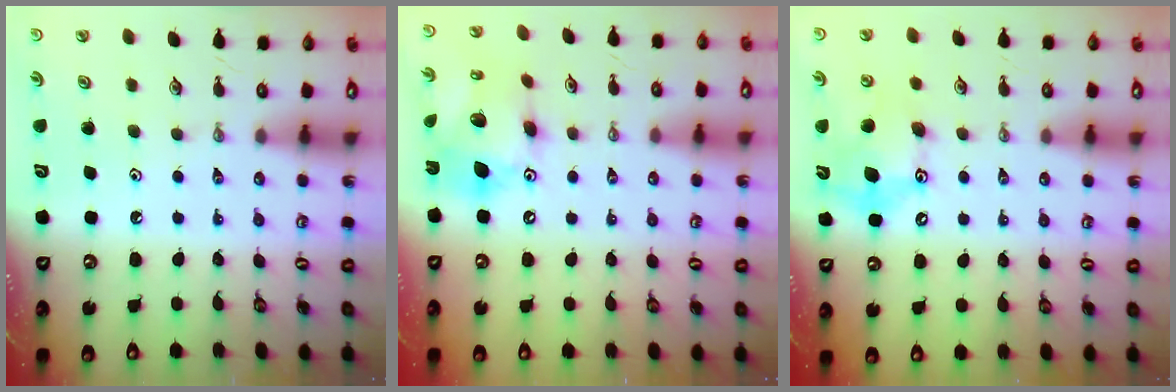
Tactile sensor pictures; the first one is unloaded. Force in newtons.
{"total": 15.1, "press": 15.0, "slide": 1.6}
{"total": 12.0, "press": 12.0, "slide": 0.3}